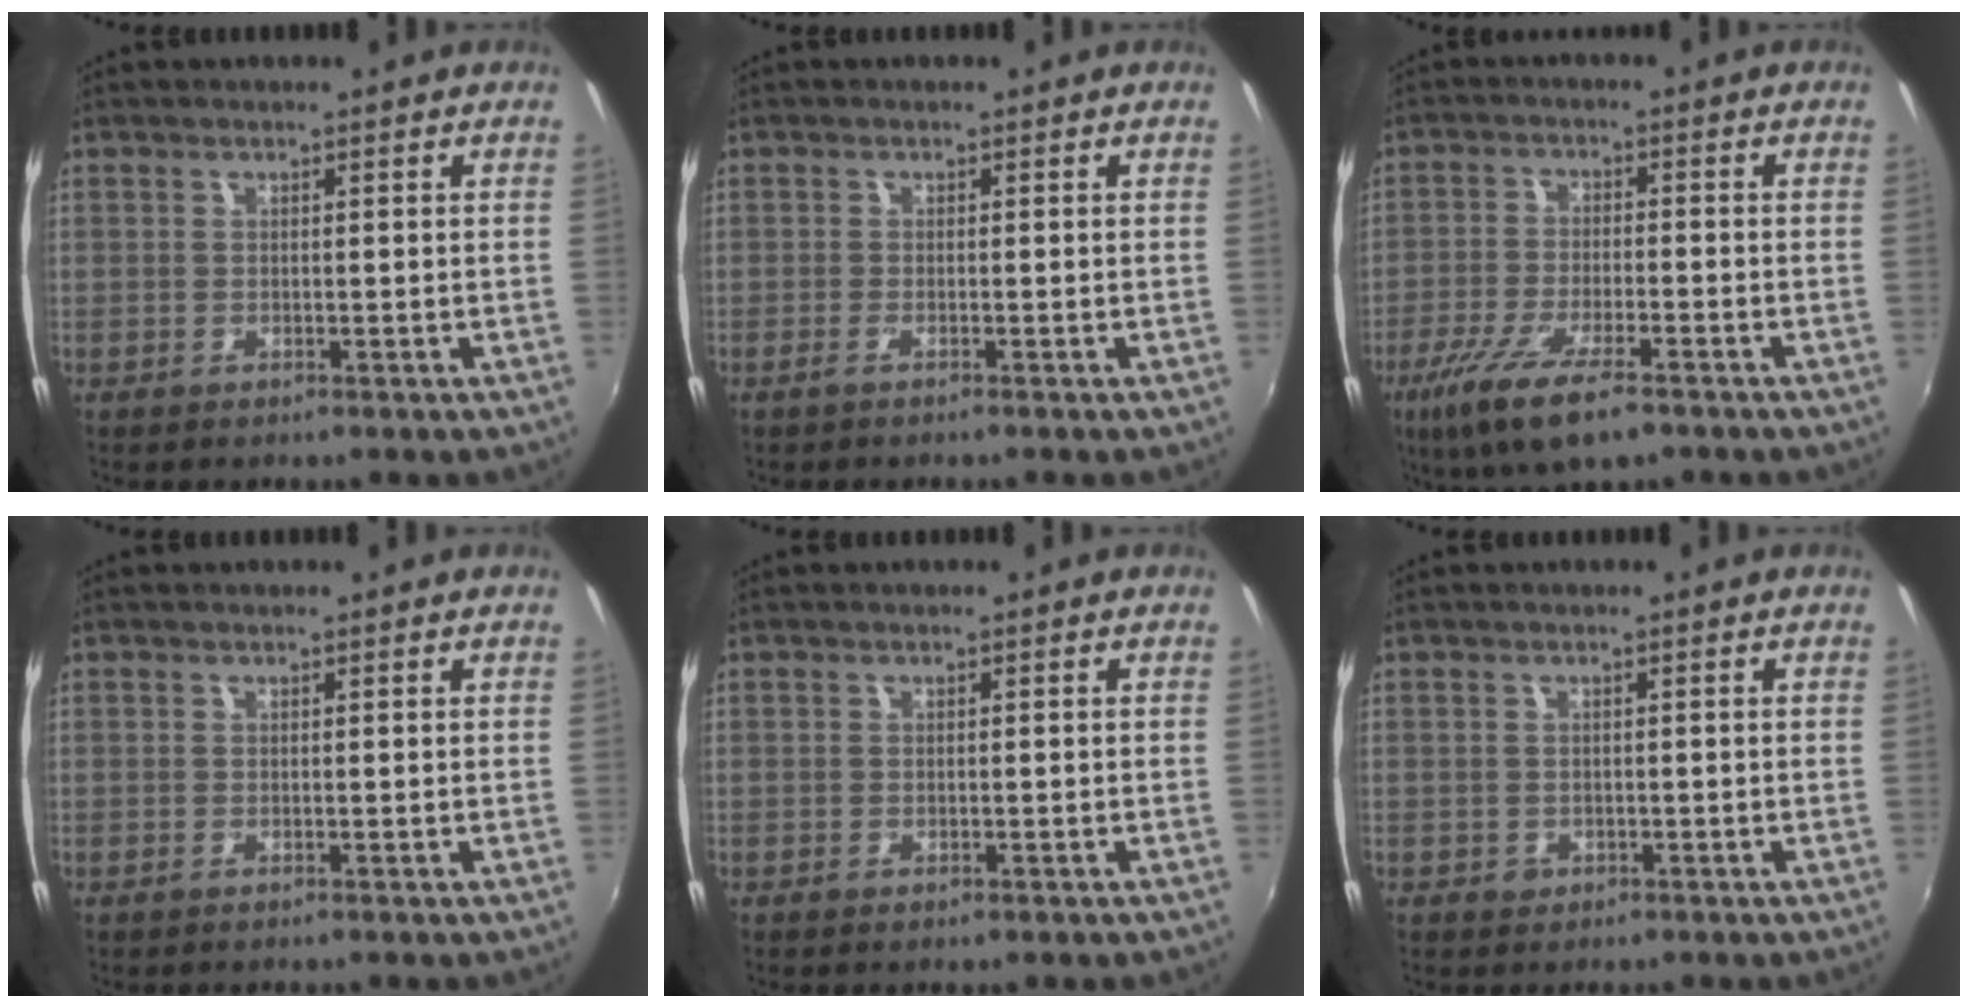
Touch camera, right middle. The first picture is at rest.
{"total": 1.0, "force": [-0.7, -0.2, 0.7], "torque": [-0.015, -0.002, -0.016]}
{"total": 11.8, "force": [-7.5, 3.2, 8.5], "torque": [-0.188, -0.039, -0.137]}
{"total": 0.0}
{"total": 0.7, "force": [-0.4, 0.5, 0.3], "torque": [-0.005, -0.005, -0.008]}
{"total": 1.3, "force": [-0.5, 1.2, 0.3], "torque": [-0.006, -0.003, -0.005]}